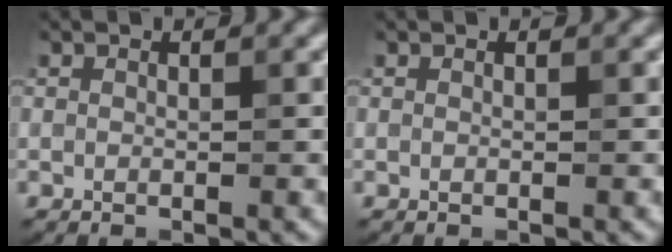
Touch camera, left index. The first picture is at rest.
{"total": 0.0}